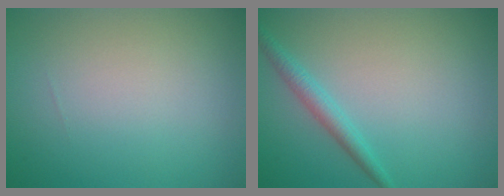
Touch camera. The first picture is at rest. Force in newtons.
{"total": 1.9, "press": 1.9, "slide": 0.1}